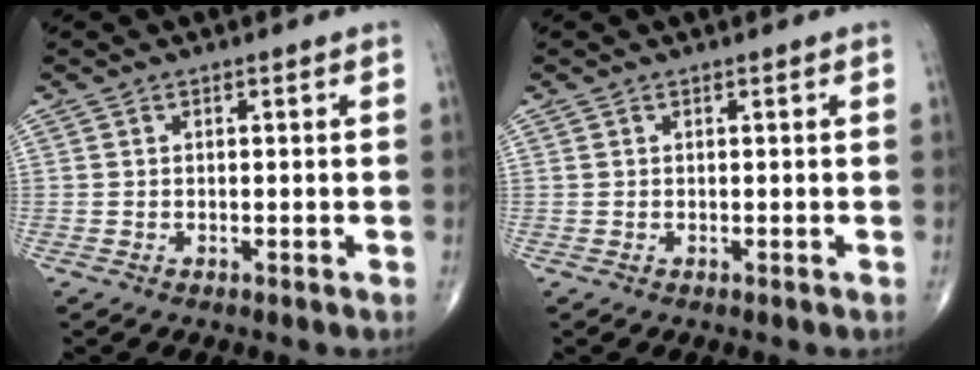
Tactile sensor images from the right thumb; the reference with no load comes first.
{"total": 0.0}